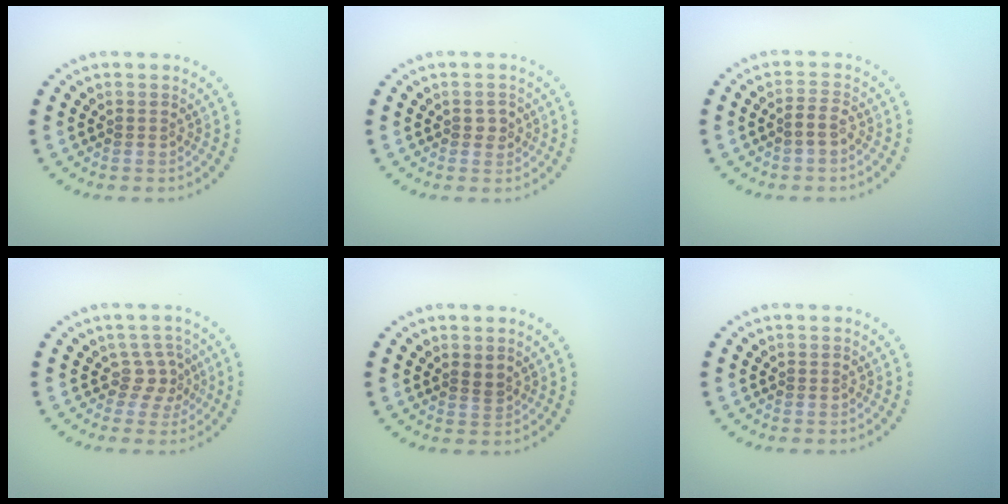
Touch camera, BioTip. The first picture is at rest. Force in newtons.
{"total": 1.2, "press": 1.2, "slide": 0.2}
{"total": 1.5, "press": 1.3, "slide": 0.7}
{"total": 2.2, "press": 1.5, "slide": 1.5}
{"total": 1.1, "press": 0.9, "slide": 0.7}
{"total": 0.0}